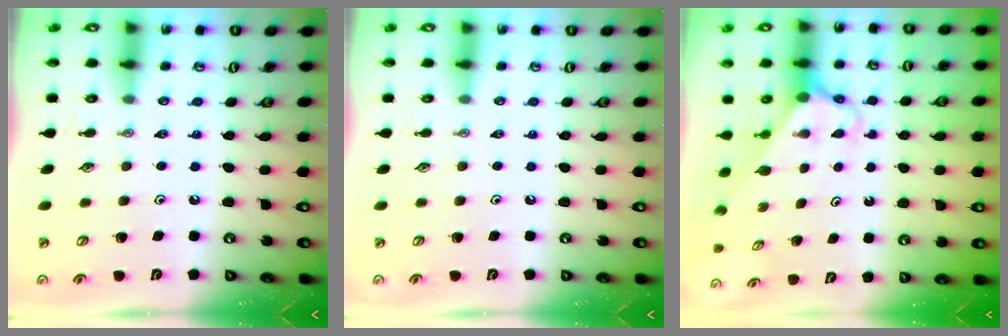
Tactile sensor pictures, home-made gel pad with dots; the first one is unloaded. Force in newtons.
{"total": 0.0}
{"total": 3.0, "press": 3.0, "slide": 0.2}